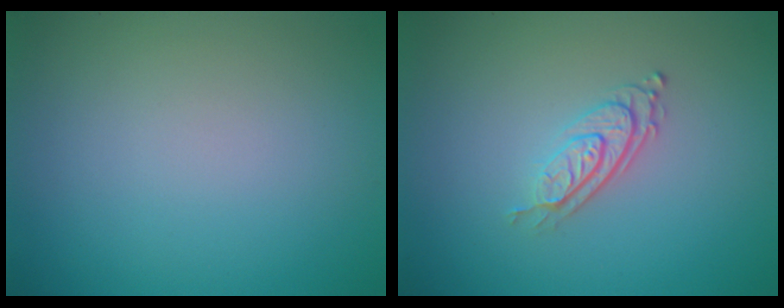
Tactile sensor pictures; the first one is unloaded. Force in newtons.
{"total": 2.7, "press": 2.0, "slide": 1.9}